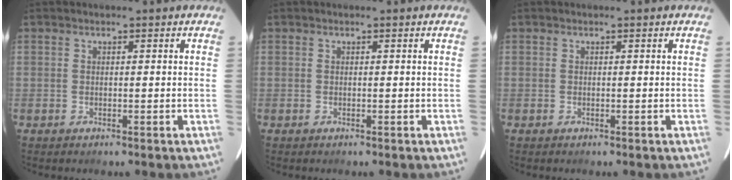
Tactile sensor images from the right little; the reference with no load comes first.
{"total": 0.0}
{"total": 0.0}